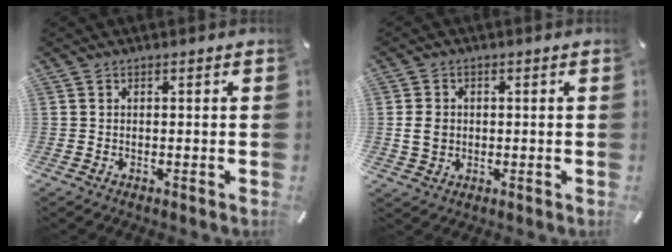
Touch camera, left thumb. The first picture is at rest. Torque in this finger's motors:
{"motor_torque": [-0.12, 0.19, 0.20, -0.23, 0.00]}